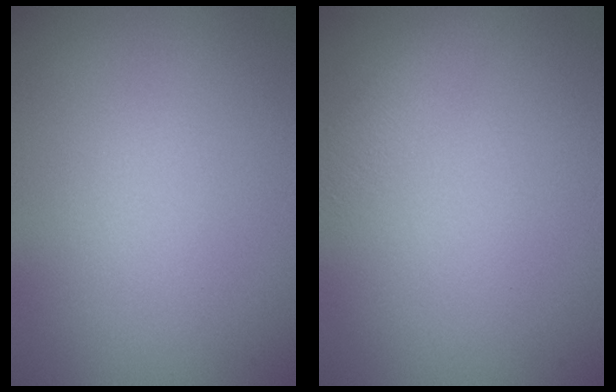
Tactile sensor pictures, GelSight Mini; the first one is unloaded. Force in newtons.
{"total": 2.5, "press": 2.5, "slide": 0.1}